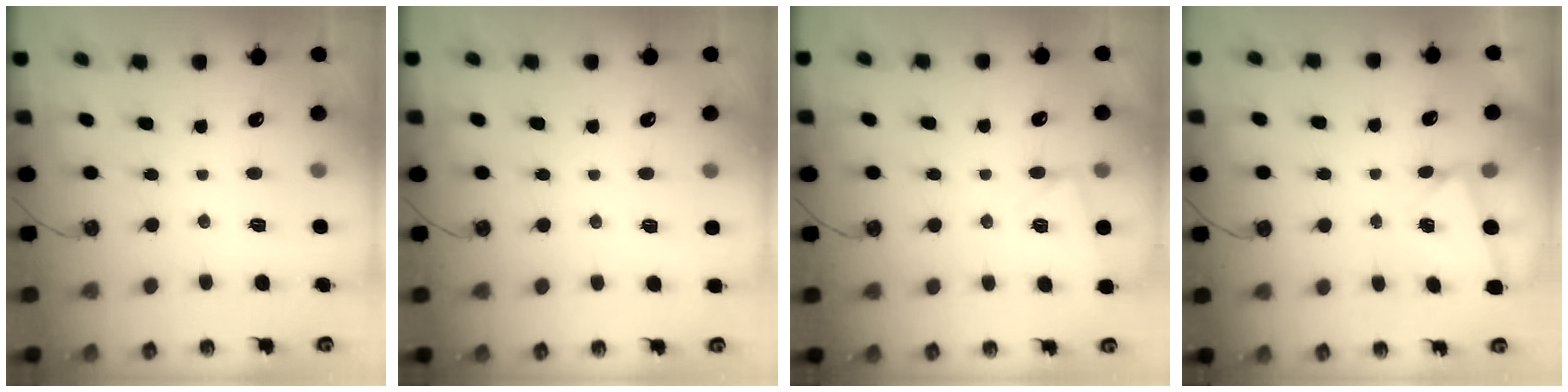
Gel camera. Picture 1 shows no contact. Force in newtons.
{"total": 2.2, "press": 2.1, "slide": 0.2}
{"total": 3.7, "press": 3.7, "slide": 0.3}
{"total": 2.7, "press": 2.1, "slide": 1.8}